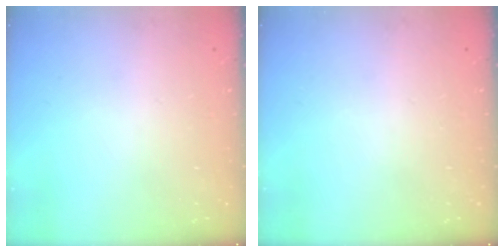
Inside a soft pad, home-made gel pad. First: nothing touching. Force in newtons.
{"total": 0.0}